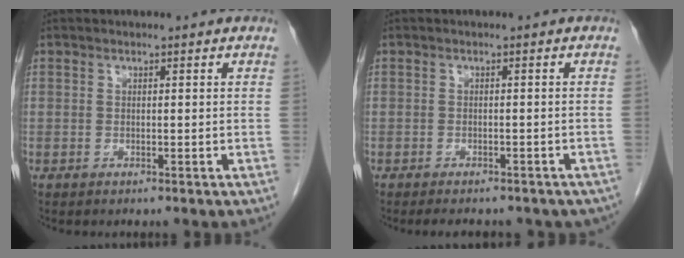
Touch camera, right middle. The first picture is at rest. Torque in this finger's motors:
{"motor_torque": [0.66, -0.64, 0.07, 0.02]}